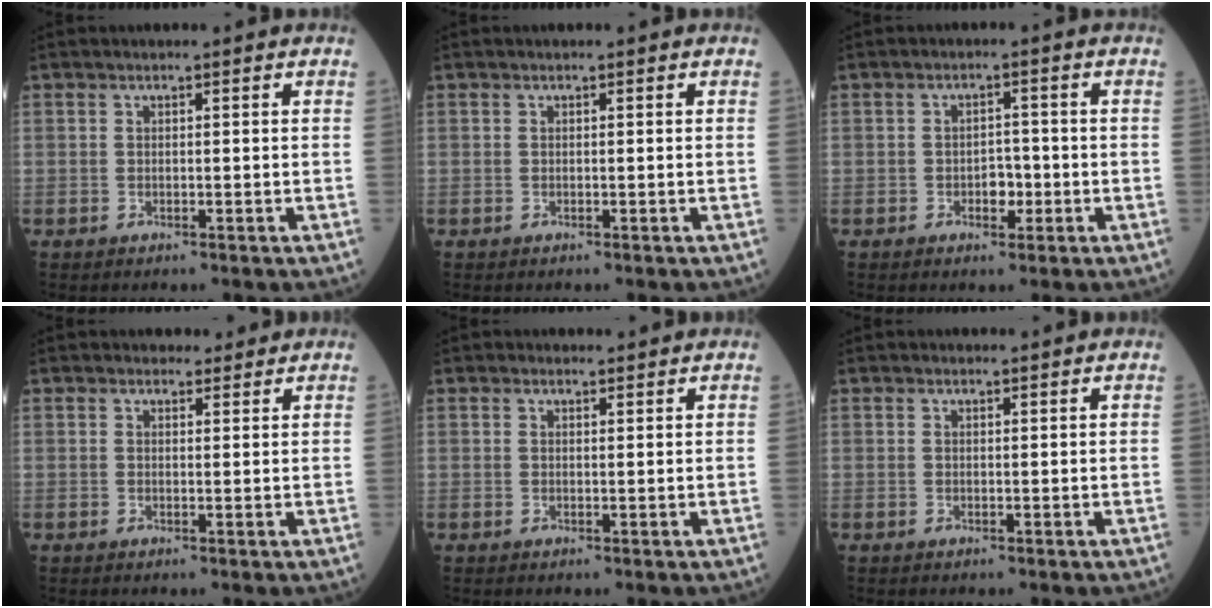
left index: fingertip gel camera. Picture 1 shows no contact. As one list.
[{"total": 0.0}, {"total": 2.6, "force": [-0.9, 1.6, 1.8], "torque": [-0.022, 0.006, -0.013]}, {"total": 2.1, "force": [1.9, 1.0, 0.1], "torque": [0.000, 0.001, 0.026]}, {"total": 1.1, "force": [1.0, 0.4, -0.1], "torque": [-0.004, 0.000, 0.014]}, {"total": 0.6, "force": [0.6, 0.1, -0.1], "torque": [-0.007, -0.004, 0.008]}]